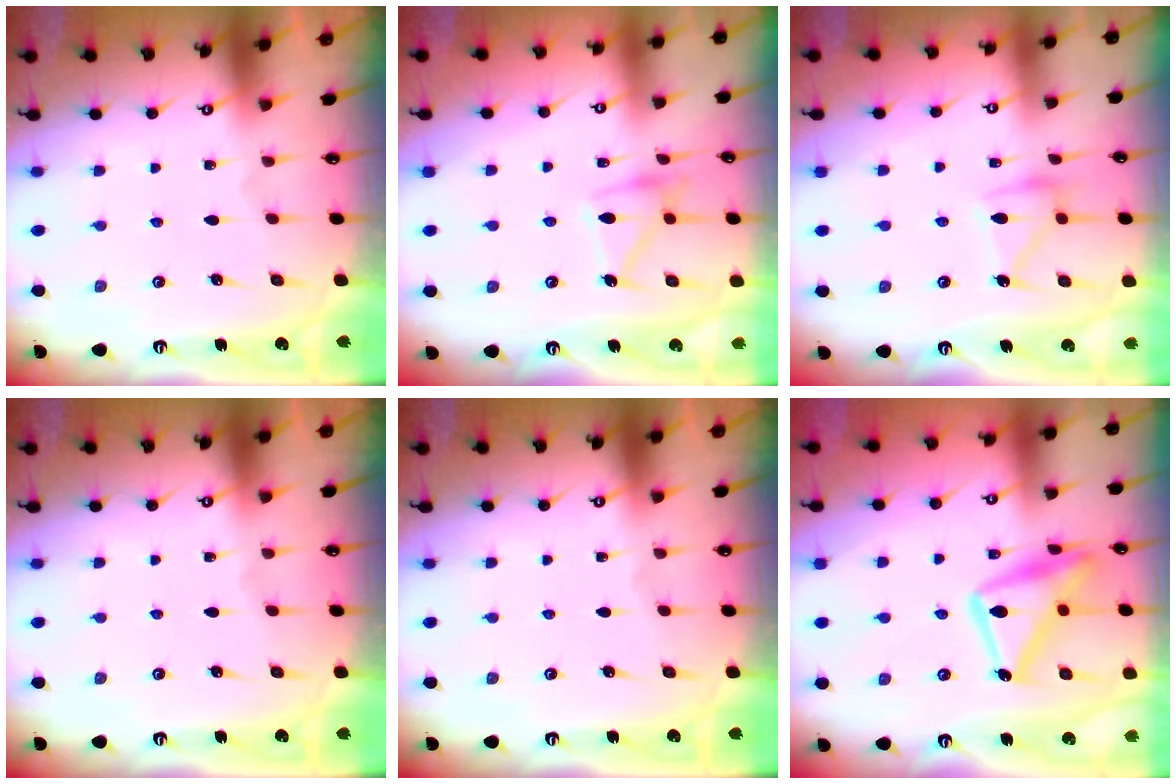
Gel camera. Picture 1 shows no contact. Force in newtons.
{"total": 12.8, "press": 12.8, "slide": 1.0}
{"total": 12.3, "press": 12.3, "slide": 0.8}
{"total": 0.0}
{"total": 0.0}
{"total": 18.9, "press": 18.9, "slide": 1.2}